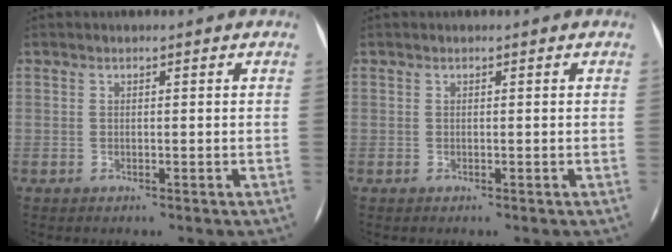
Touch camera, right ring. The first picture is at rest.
{"total": 0.0}